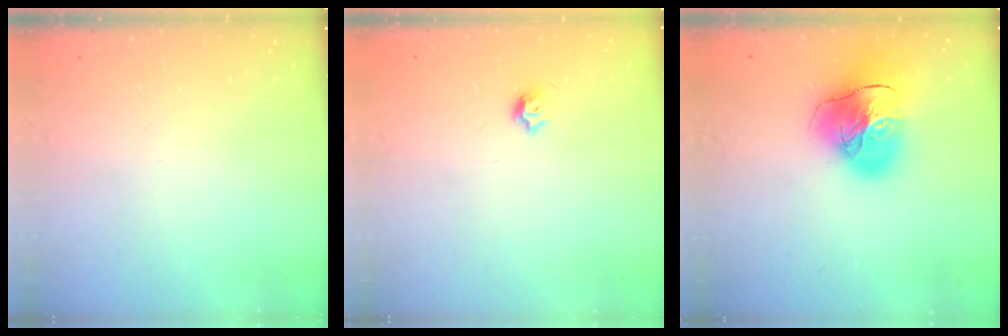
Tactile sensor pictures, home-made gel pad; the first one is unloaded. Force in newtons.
{"total": 4.0, "press": 3.9, "slide": 0.7}
{"total": 20.3, "press": 20.2, "slide": 2.2}